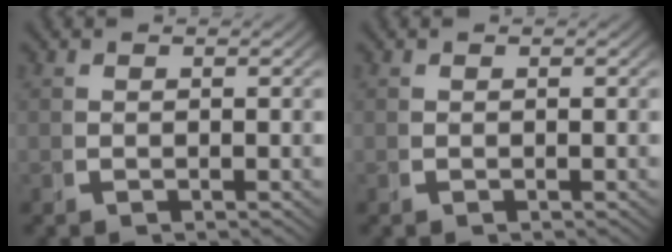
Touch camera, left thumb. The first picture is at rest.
{"total": 0.0}